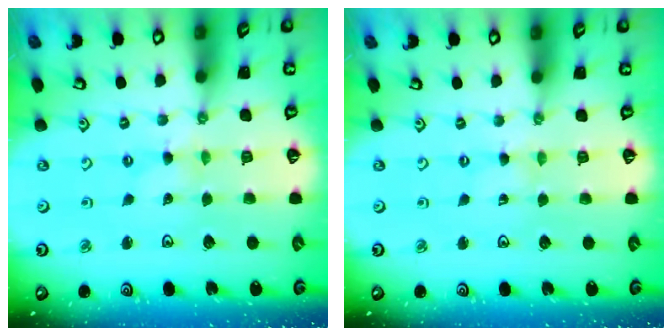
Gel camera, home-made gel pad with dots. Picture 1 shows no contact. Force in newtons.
{"total": 0.0}